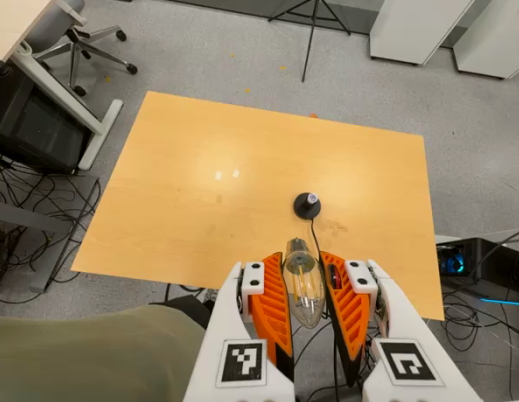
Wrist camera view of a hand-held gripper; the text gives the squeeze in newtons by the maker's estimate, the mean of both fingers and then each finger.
{"total": 19.4, "left": 20.6, "right": 18.1}